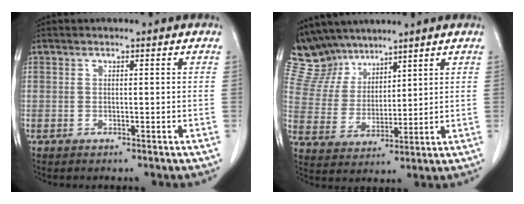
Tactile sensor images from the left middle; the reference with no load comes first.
{"total": 9.4, "force": [8.4, 4.0, 1.3], "torque": [-0.038, 0.018, 0.178]}